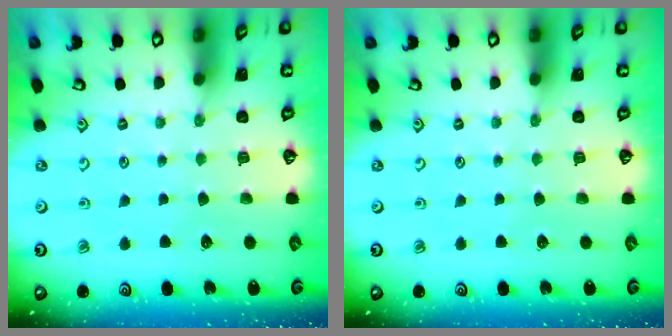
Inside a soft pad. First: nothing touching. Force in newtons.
{"total": 0.0}